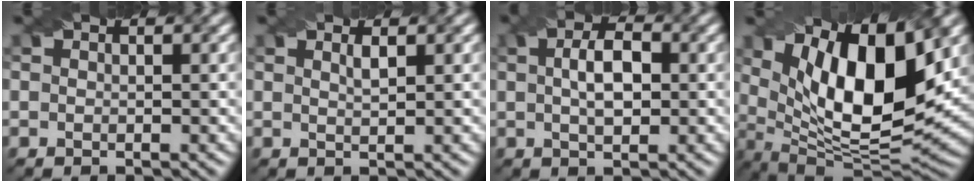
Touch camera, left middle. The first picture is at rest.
{"total": 0.8, "force": [0.4, 0.2, 0.7], "torque": [-0.011, 0.003, 0.007]}
{"total": 3.9, "force": [0.4, 2.0, 3.4], "torque": [-0.065, 0.007, 0.005]}
{"total": 13.6, "force": [4.7, 5.4, 11.6], "torque": [-0.186, -0.006, 0.082]}